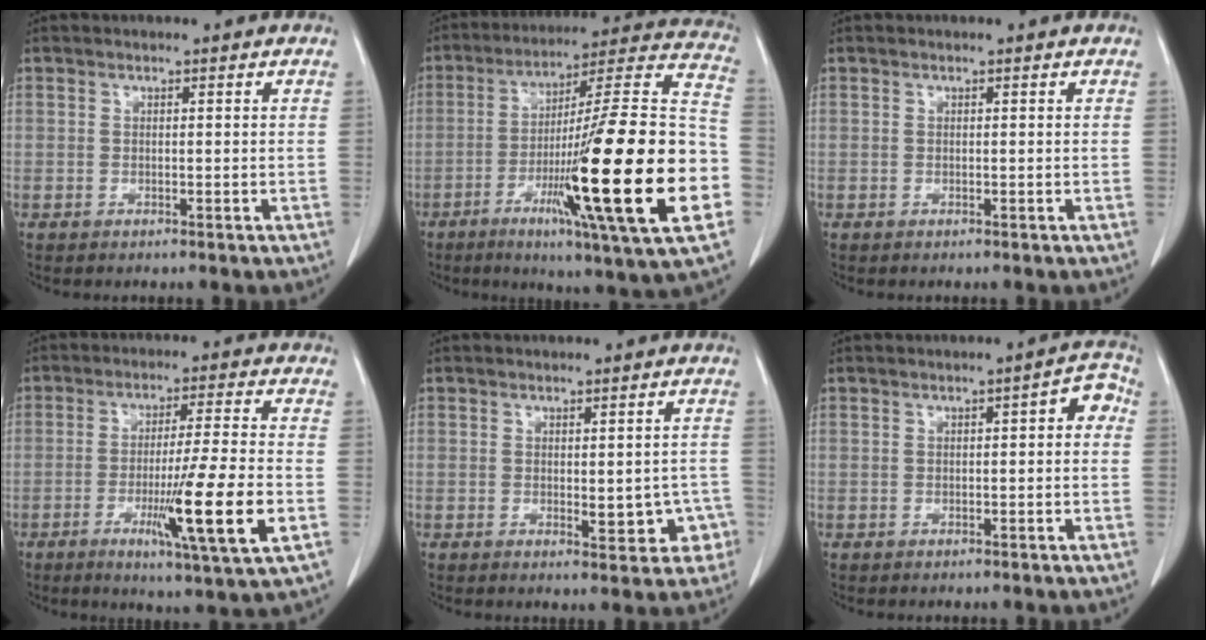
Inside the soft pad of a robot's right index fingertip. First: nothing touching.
{"total": 29.4, "force": [-7.6, 0.4, 28.4], "torque": [-0.388, -0.024, -0.135]}
{"total": 0.0}
{"total": 13.2, "force": [-3.9, -1.0, 12.5], "torque": [-0.211, -0.029, -0.068]}
{"total": 5.2, "force": [-1.3, 2.5, 4.4], "torque": [-0.038, 0.007, -0.008]}
{"total": 3.3, "force": [0.3, 1.0, 3.1], "torque": [-0.031, 0.016, -0.002]}